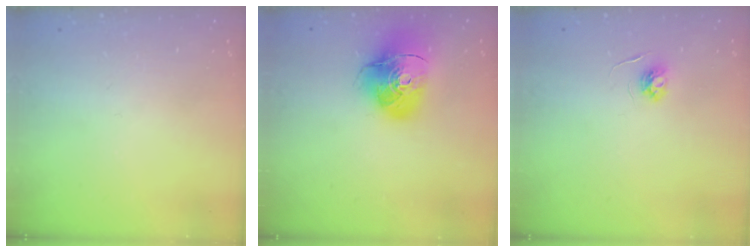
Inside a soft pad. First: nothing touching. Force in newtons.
{"total": 13.7, "press": 13.6, "slide": 1.6}
{"total": 3.8, "press": 3.8, "slide": 0.4}